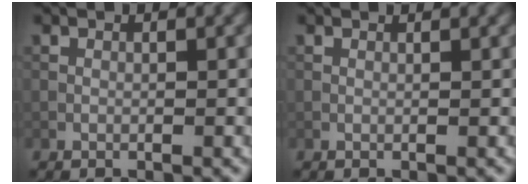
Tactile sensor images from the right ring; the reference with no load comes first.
{"total": 0.9, "force": [0.8, 0.1, 0.3], "torque": [-0.011, -0.004, 0.004]}